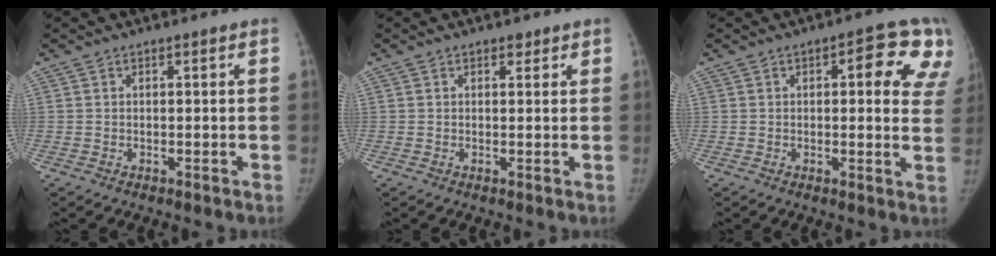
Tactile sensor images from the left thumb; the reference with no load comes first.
{"total": 1.2, "force": [0.9, 0.8, 0.4], "torque": [0.004, -0.005, 0.009]}
{"total": 13.4, "force": [5.2, 5.2, 11.2], "torque": [-0.092, -0.013, 0.047]}